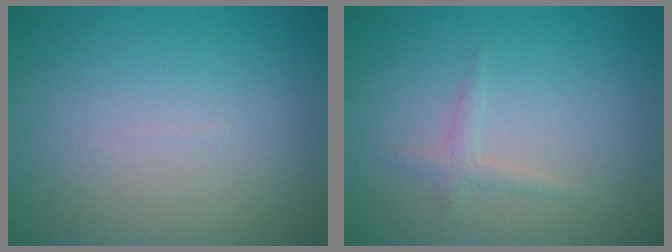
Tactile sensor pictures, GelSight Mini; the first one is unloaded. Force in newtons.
{"total": 1.1, "press": 1.0, "slide": 0.1}